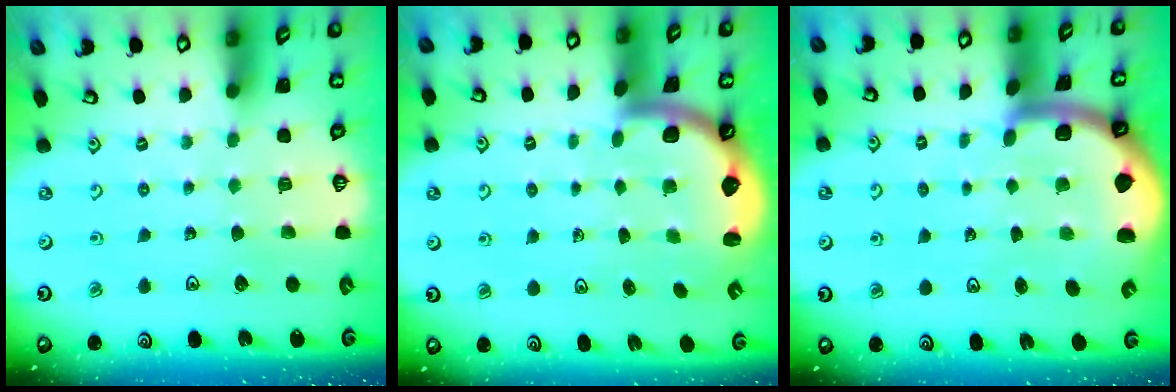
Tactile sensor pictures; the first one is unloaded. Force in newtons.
{"total": 2.3, "press": 2.3, "slide": 0.4}
{"total": 4.2, "press": 4.2, "slide": 0.7}